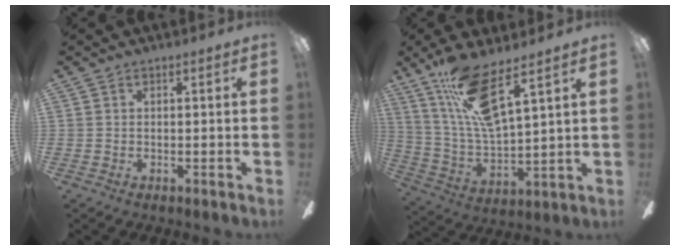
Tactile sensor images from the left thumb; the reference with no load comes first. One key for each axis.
{"total": 15.9, "fx": 10.2, "fy": 3.9, "fz": 11.5, "tx": -0.241, "ty": -0.042, "tz": 0.177}